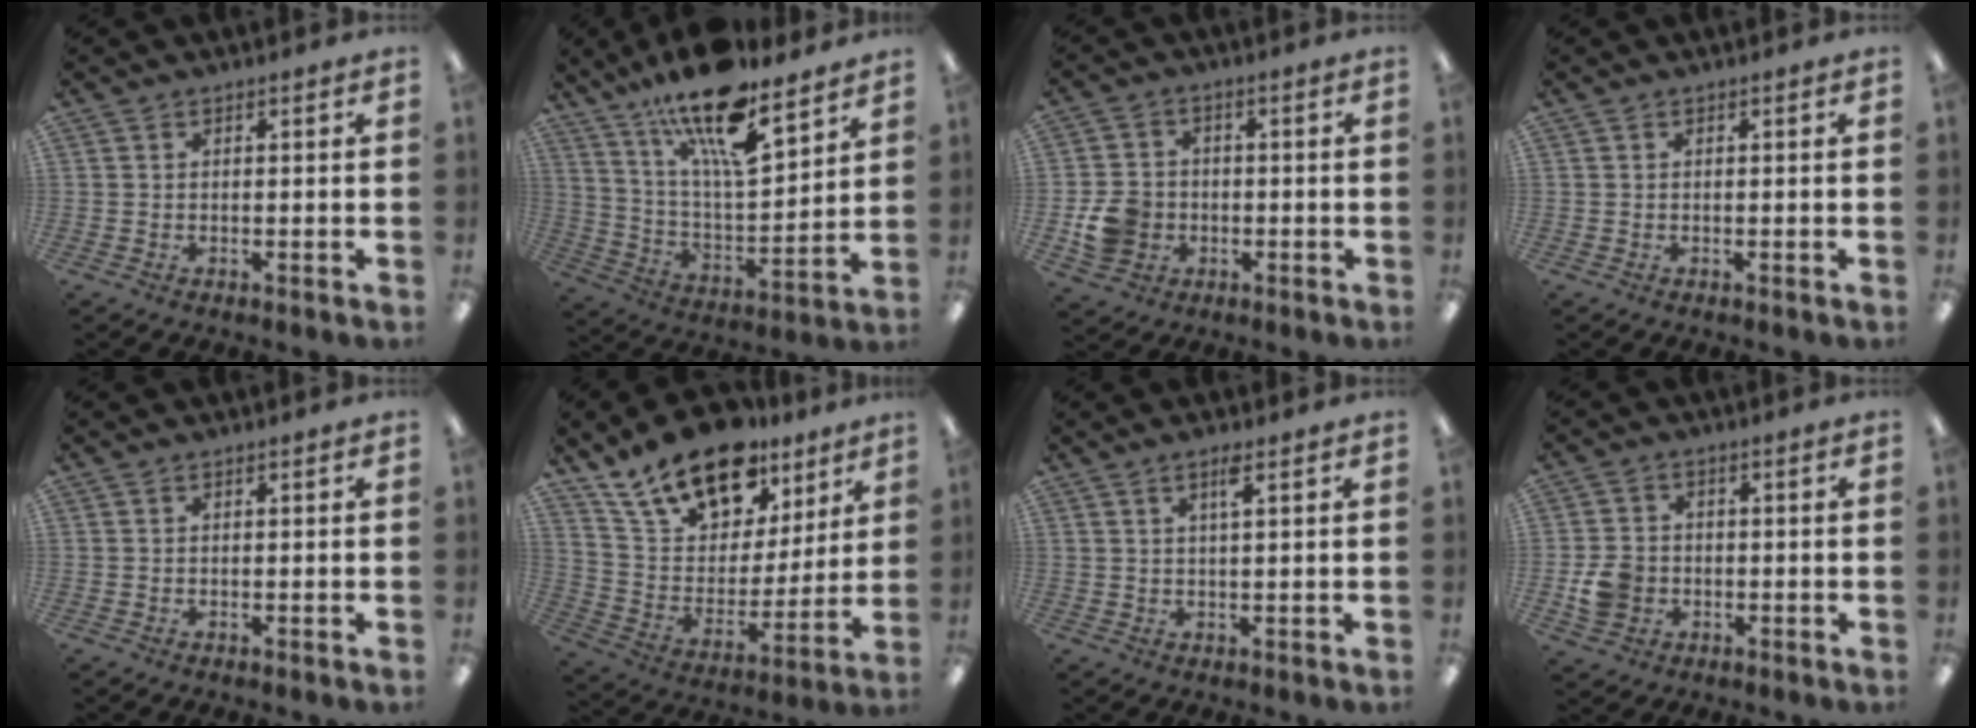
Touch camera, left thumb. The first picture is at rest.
{"total": 18.9, "force": [13.8, 5.6, 11.5], "torque": [-0.203, -0.086, 0.237]}
{"total": 7.8, "force": [-2.0, 6.8, 3.2], "torque": [-0.073, 0.014, -0.034]}
{"total": 0.0}
{"total": 0.0}
{"total": 19.7, "force": [14.4, 10.1, 8.8], "torque": [-0.159, -0.087, 0.260]}
{"total": 2.8, "force": [1.7, 0.3, 2.2], "torque": [-0.040, -0.001, 0.026]}
{"total": 5.9, "force": [-1.6, 5.1, 2.5], "torque": [-0.047, 0.008, -0.028]}